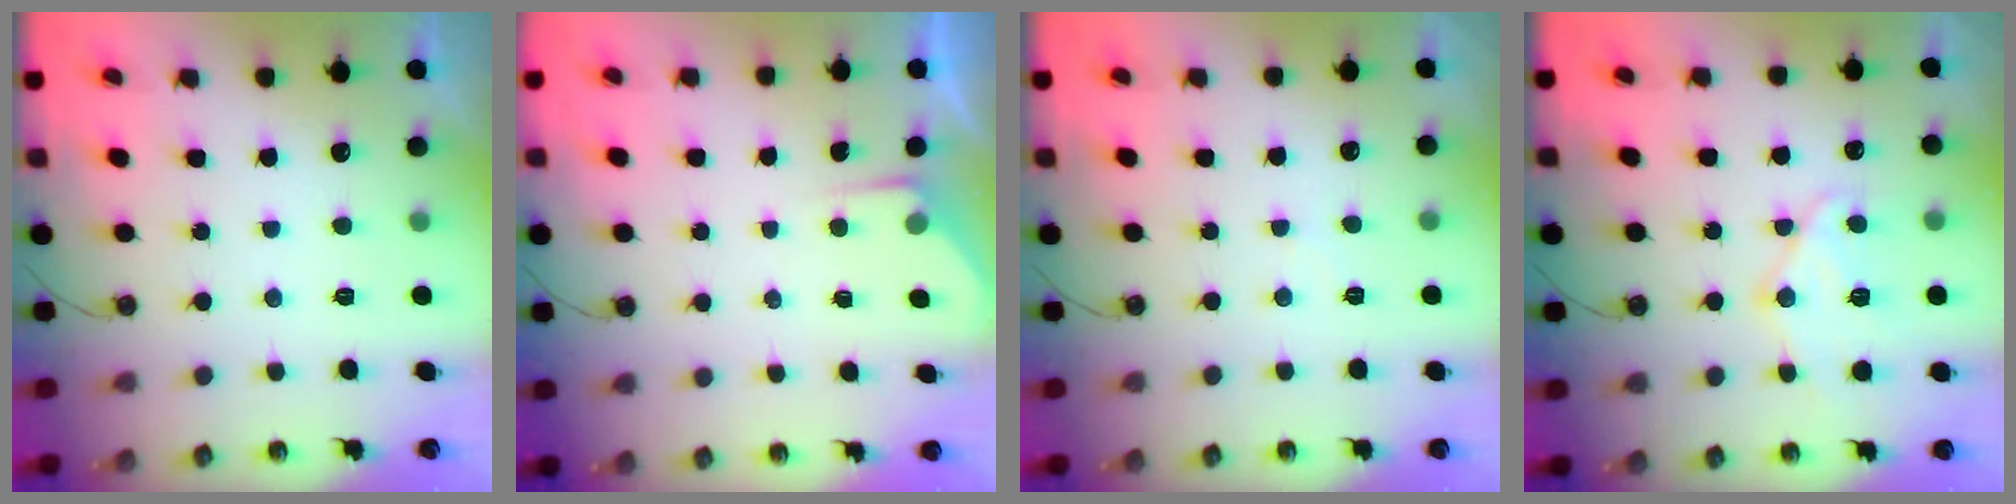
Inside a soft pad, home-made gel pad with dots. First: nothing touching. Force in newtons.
{"total": 3.5, "press": 3.4, "slide": 0.5}
{"total": 3.8, "press": 3.7, "slide": 0.6}
{"total": 12.0, "press": 11.9, "slide": 1.3}